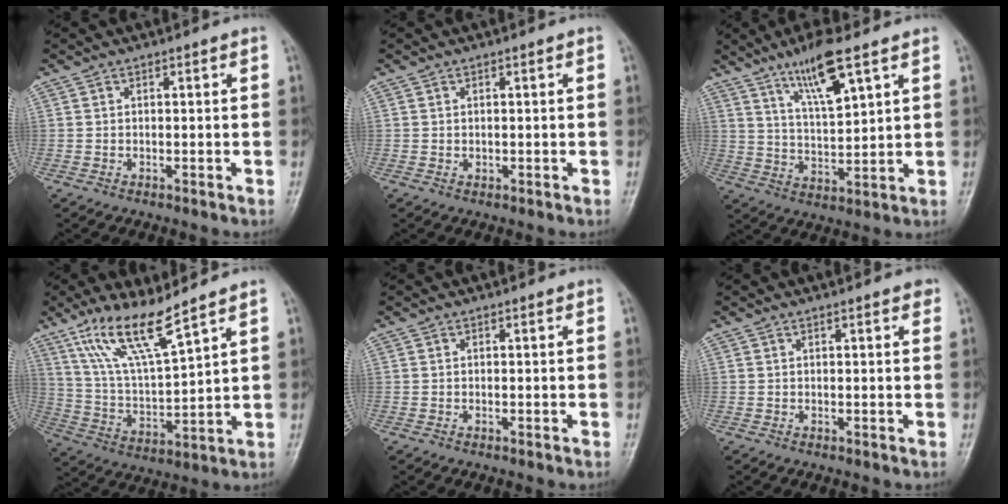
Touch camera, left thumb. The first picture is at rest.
{"total": 0.8, "force": [0.1, 0.6, 0.5], "torque": [-0.005, 0.000, 0.004]}
{"total": 10.1, "force": [6.2, 2.0, 7.7], "torque": [-0.138, -0.034, 0.119]}
{"total": 12.6, "force": [9.0, 1.9, 8.7], "torque": [-0.163, -0.049, 0.187]}
{"total": 0.0}
{"total": 1.6, "force": [1.0, 0.5, 1.2], "torque": [-0.013, 0.000, 0.009]}